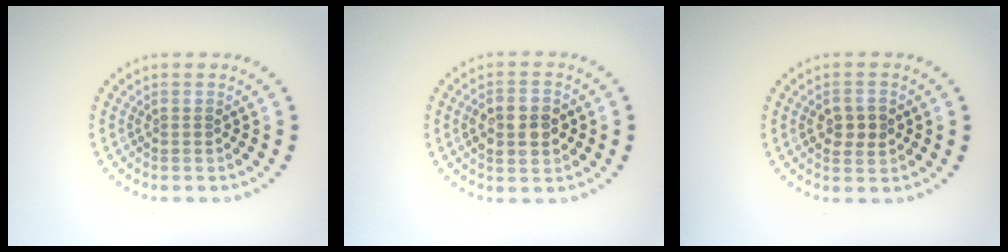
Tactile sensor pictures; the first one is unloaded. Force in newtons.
{"total": 4.3, "press": 4.3, "slide": 0.3}
{"total": 2.5, "press": 2.5, "slide": 0.0}